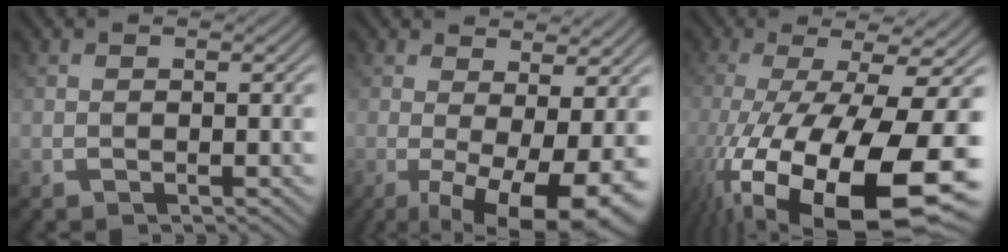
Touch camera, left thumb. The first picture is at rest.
{"total": 10.9, "force": [-2.7, 3.6, 10.0], "torque": [-0.136, 0.006, -0.034]}
{"total": 20.1, "force": [-8.1, 6.3, 17.3], "torque": [-0.300, -0.047, -0.115]}